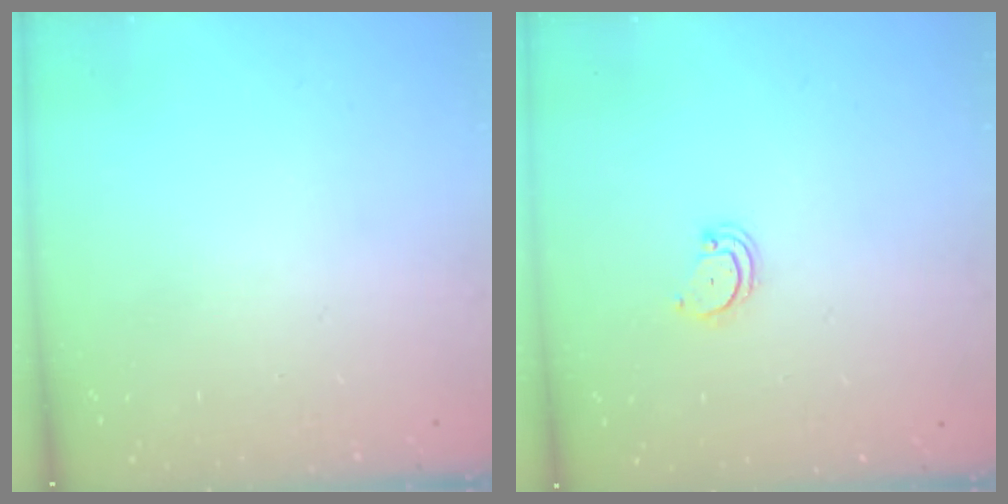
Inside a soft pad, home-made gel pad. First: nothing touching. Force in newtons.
{"total": 3.8, "press": 3.8, "slide": 0.3}